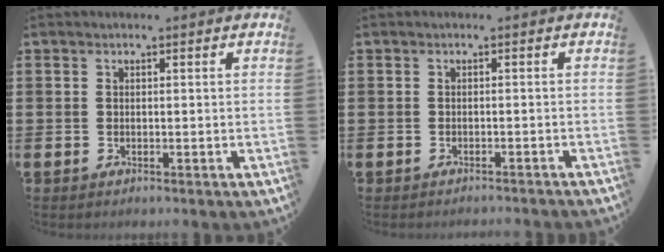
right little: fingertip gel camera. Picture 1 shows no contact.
{"total": 0.7, "force": [-0.7, -0.2, -0.1], "torque": [0.001, 0.000, -0.014]}